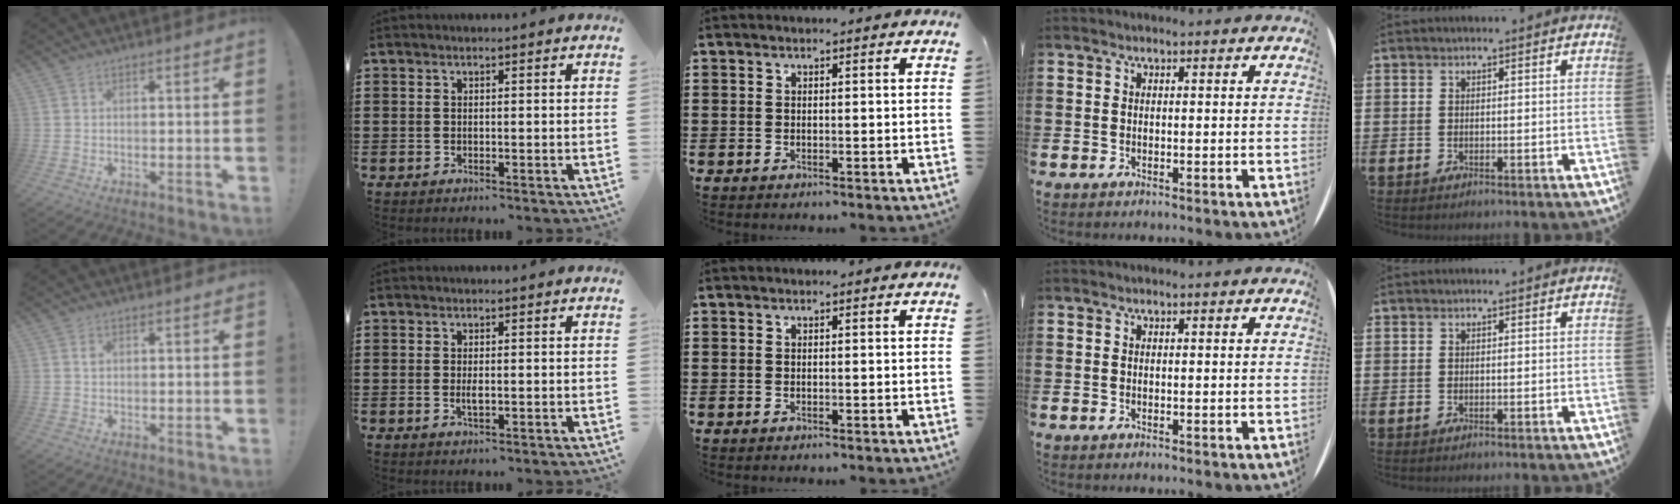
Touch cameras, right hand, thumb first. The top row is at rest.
{"thumb": {"total": 1.0, "force": [0.3, 0.8, 0.5], "torque": [-0.011, 0.002, 0.007]}, "index": {"total": 1.4, "force": [-0.2, 0.4, 1.3], "torque": [-0.032, -0.005, -0.006]}}